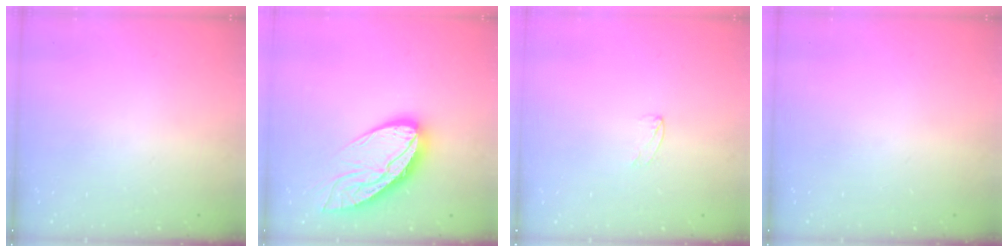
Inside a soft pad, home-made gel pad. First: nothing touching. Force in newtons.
{"total": 16.2, "press": 16.1, "slide": 1.7}
{"total": 2.7, "press": 2.7, "slide": 0.2}
{"total": 0.0}